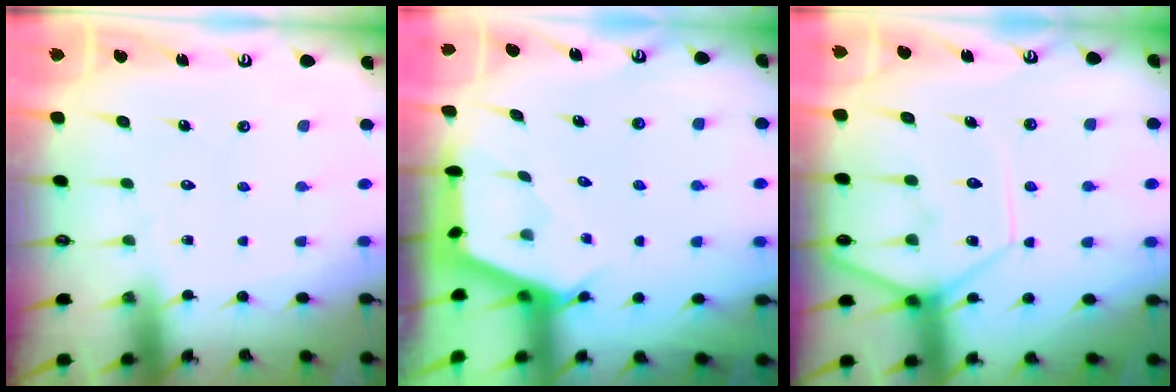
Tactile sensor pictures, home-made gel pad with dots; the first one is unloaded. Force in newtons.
{"total": 2.6, "press": 2.6, "slide": 0.4}
{"total": 11.8, "press": 11.8, "slide": 1.1}